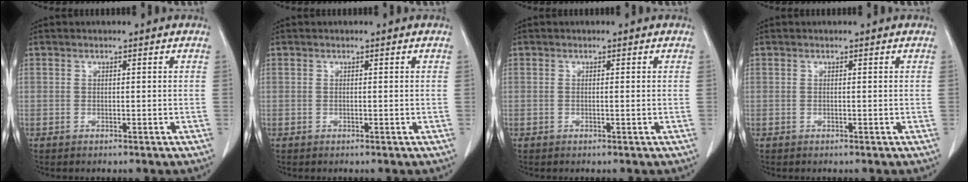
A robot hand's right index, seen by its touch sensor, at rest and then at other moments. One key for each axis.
{"total": 0.0}
{"total": 0.0}
{"total": 0.0}